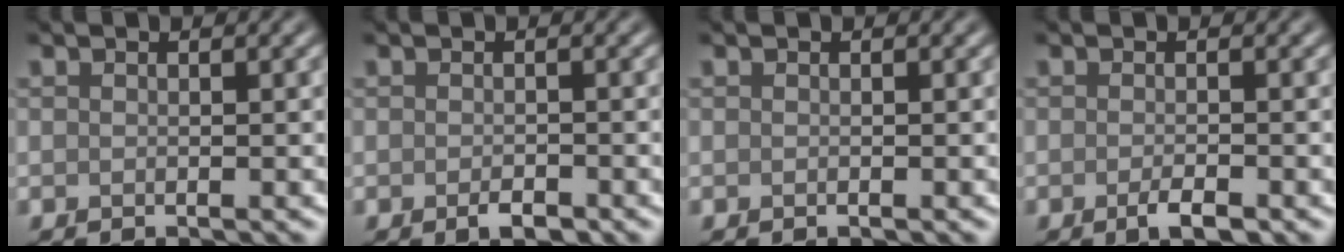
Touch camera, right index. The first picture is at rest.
{"total": 1.4, "force": [-0.8, 0.7, 0.9], "torque": [-0.016, -0.003, -0.012]}
{"total": 0.0}
{"total": 1.8, "force": [-1.0, 0.4, 1.4], "torque": [-0.024, -0.003, -0.017]}